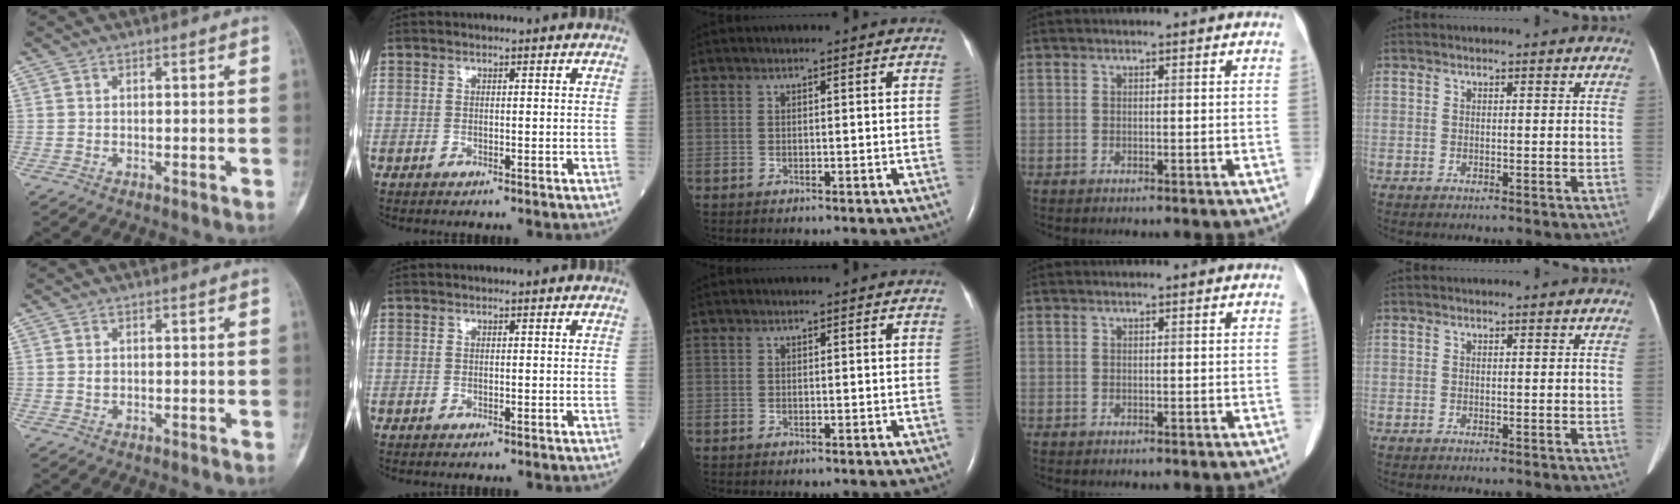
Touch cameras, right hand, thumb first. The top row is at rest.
{"thumb": {"total": 0.8, "force": [0.0, 0.6, 0.5], "torque": [-0.008, 0.001, 0.000]}}